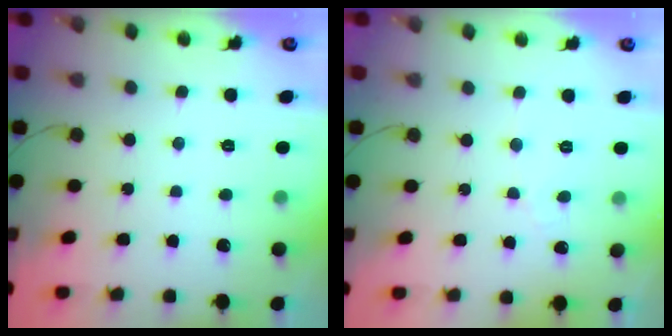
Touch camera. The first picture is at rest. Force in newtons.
{"total": 2.4, "press": 2.4, "slide": 0.2}